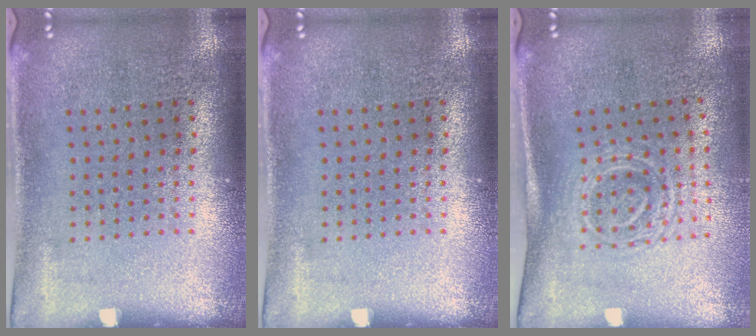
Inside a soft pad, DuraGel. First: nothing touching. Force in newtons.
{"total": 0.0}
{"total": 1.6, "press": 1.3, "slide": 1.0}